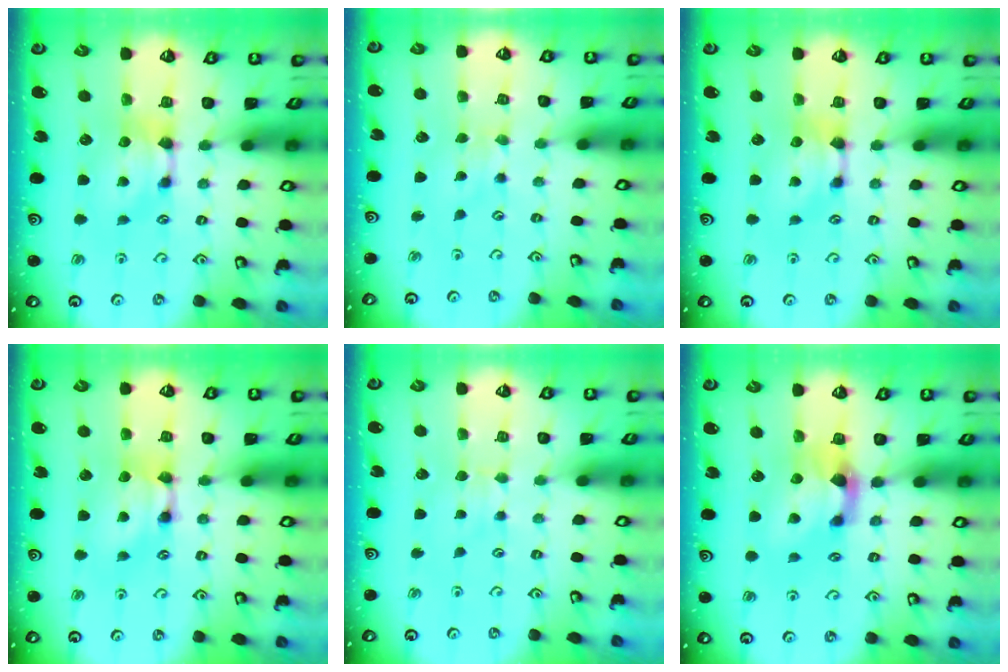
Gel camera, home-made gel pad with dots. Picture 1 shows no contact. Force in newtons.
{"total": 2.0, "press": 2.0, "slide": 0.1}
{"total": 0.0}
{"total": 1.9, "press": 1.9, "slide": 0.1}
{"total": 2.9, "press": 2.8, "slide": 0.4}
{"total": 2.4, "press": 2.0, "slide": 1.3}